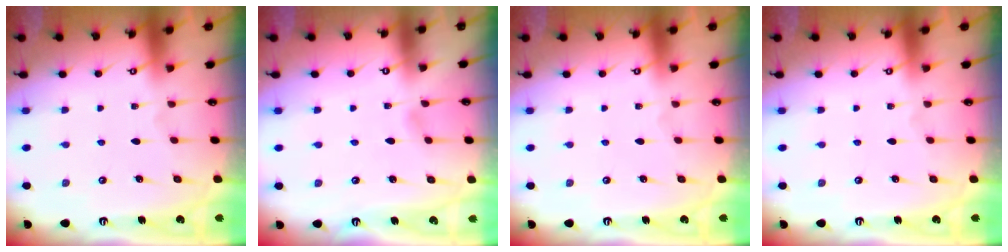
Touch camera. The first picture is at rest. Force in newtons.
{"total": 2.0, "press": 2.0, "slide": 0.2}
{"total": 0.0}
{"total": 0.0}